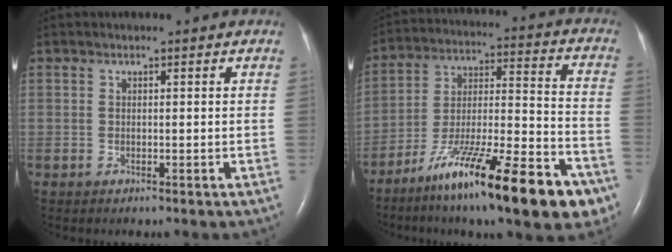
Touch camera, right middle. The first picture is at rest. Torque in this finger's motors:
{"motor_torque": [1.24, -0.90, 0.38, 0.21]}